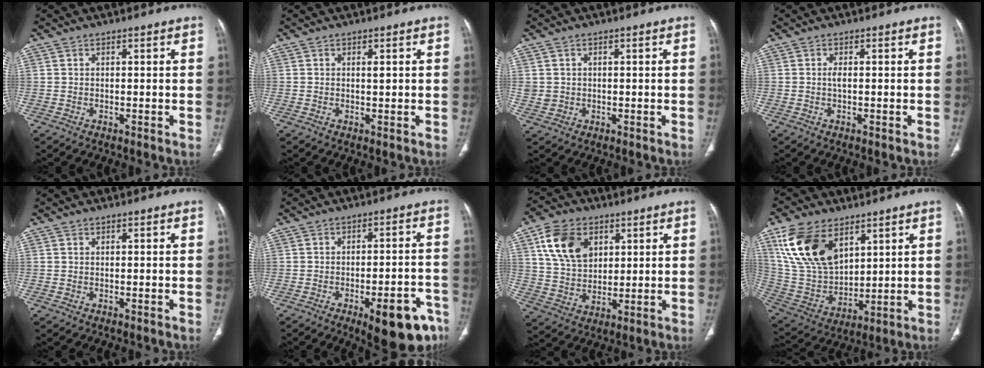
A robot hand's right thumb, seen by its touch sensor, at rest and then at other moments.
{"total": 1.0, "force": [0.2, 0.3, 0.9], "torque": [-0.015, -0.001, 0.002]}
{"total": 2.1, "force": [0.4, 1.9, 0.8], "torque": [-0.009, -0.002, 0.014]}
{"total": 1.1, "force": [-0.1, 0.4, 1.0], "torque": [-0.022, 0.000, -0.004]}
{"total": 0.0}
{"total": 14.1, "force": [-7.6, 5.0, 10.8], "torque": [-0.092, 0.042, -0.091]}
{"total": 12.4, "force": [5.0, 8.7, 7.4], "torque": [-0.110, -0.011, 0.097]}
{"total": 17.9, "force": [8.8, 10.5, 11.6], "torque": [-0.200, -0.031, 0.184]}